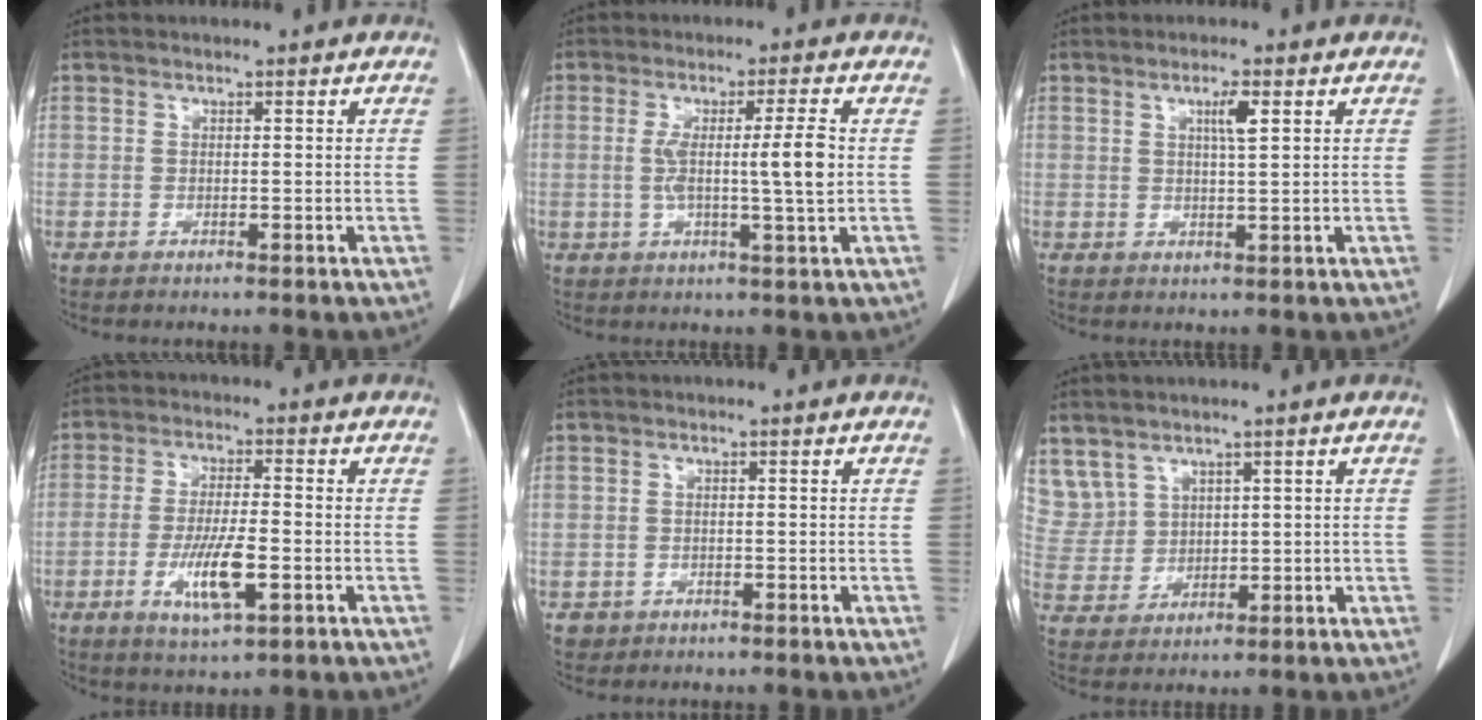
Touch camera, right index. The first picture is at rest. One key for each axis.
{"total": 7.3, "fx": 0.3, "fy": -0.6, "fz": 7.3, "tx": -0.123, "ty": 0.000, "tz": 0.008}
{"total": 3.0, "fx": 1.2, "fy": 0.0, "fz": 2.7, "tx": -0.048, "ty": -0.001, "tz": 0.020}
{"total": 8.4, "fx": -2.6, "fy": 1.6, "fz": 7.8, "tx": -0.148, "ty": -0.009, "tz": -0.042}
{"total": 1.6, "fx": -0.5, "fy": 1.5, "fz": -0.1, "tx": -0.005, "ty": 0.007, "tz": -0.004}
{"total": 8.1, "fx": 4.9, "fy": 6.4, "fz": 1.4, "tx": -0.051, "ty": 0.025, "tz": 0.124}